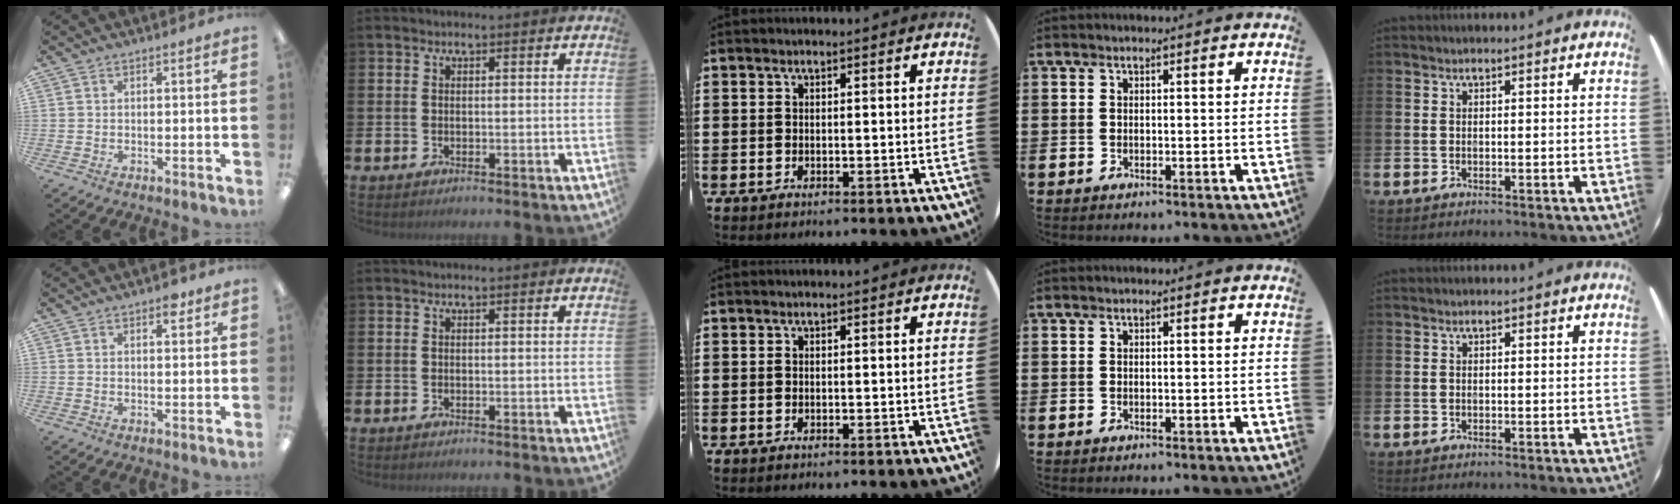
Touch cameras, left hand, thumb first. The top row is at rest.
{"thumb": {"total": 2.9, "force": [1.9, 1.5, 1.5], "torque": [-0.009, -0.006, 0.028]}}